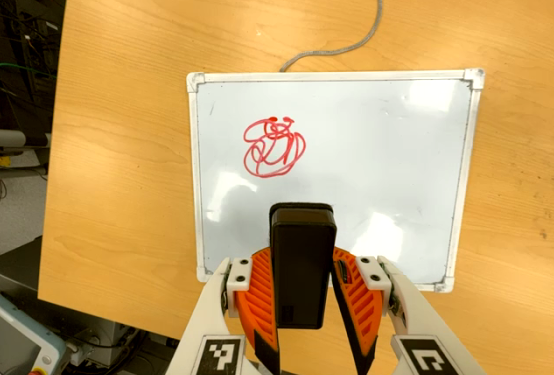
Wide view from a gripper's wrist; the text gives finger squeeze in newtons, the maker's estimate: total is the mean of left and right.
{"total": 7.0, "left": 5.5, "right": 8.6}